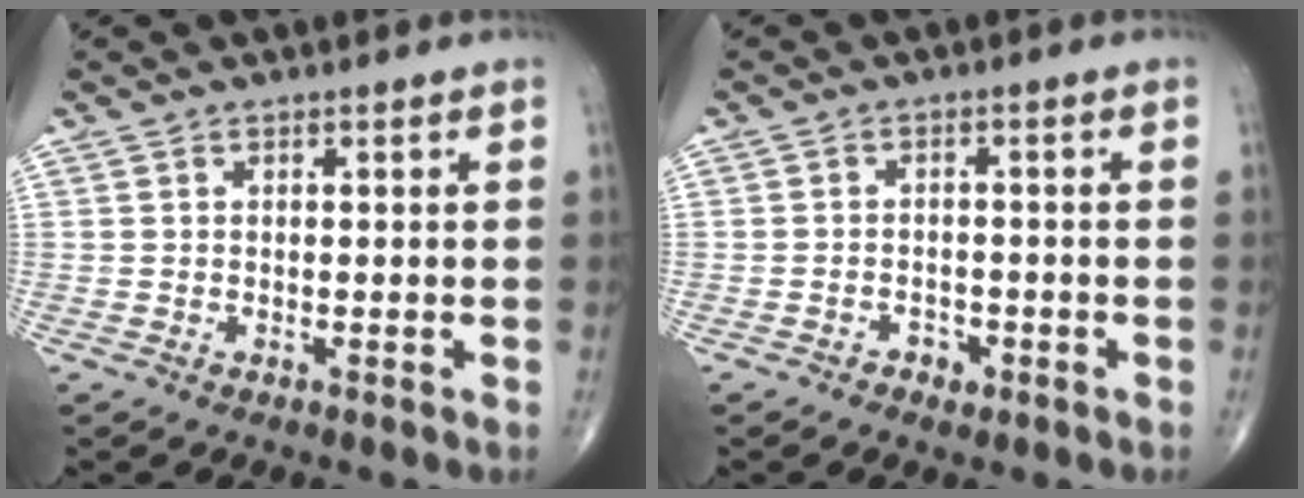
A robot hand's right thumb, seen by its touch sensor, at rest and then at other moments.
{"total": 2.5, "force": [-1.4, 1.8, 1.0], "torque": [-0.009, 0.010, -0.020]}